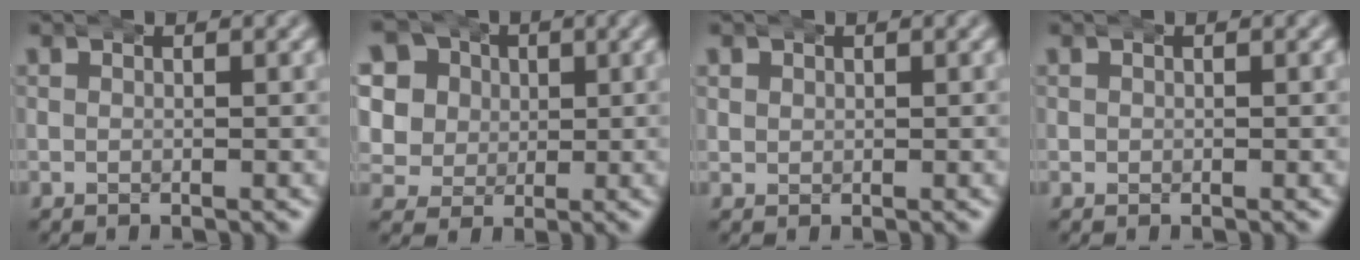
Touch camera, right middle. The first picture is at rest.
{"total": 11.7, "force": [1.2, 10.7, 4.5], "torque": [-0.129, -0.025, 0.011]}
{"total": 1.3, "force": [0.5, 1.2, 0.4], "torque": [-0.009, -0.001, 0.011]}
{"total": 0.6, "force": [-0.1, 0.5, 0.1], "torque": [-0.004, -0.003, 0.002]}